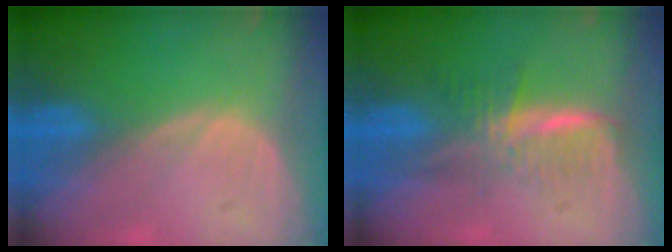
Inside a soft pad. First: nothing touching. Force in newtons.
{"total": 5.8, "press": 5.3, "slide": 2.3}